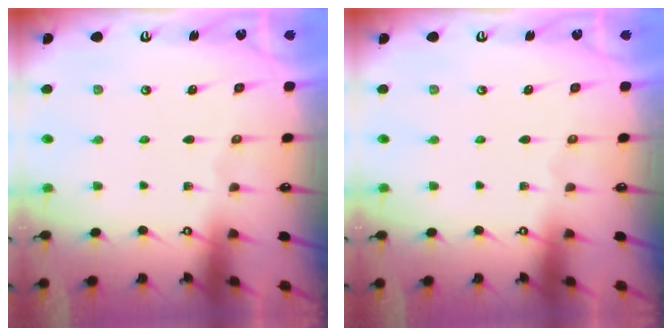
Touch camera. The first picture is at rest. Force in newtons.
{"total": 0.0}